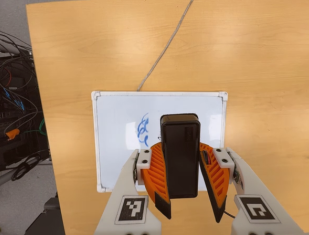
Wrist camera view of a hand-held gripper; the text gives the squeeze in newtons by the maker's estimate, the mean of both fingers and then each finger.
{"total": 8.8, "left": 9.1, "right": 8.5}